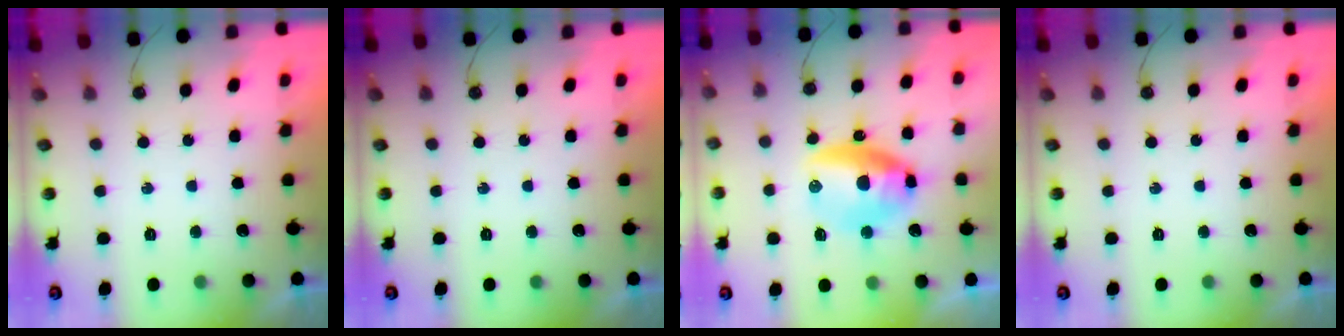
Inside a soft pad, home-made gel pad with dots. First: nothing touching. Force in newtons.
{"total": 0.0}
{"total": 12.2, "press": 12.1, "slide": 1.2}
{"total": 0.0}